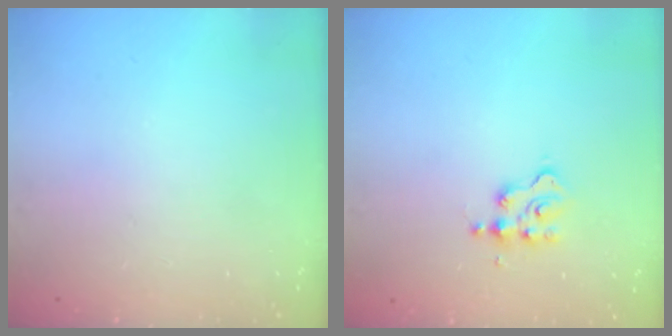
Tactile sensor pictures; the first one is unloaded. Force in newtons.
{"total": 3.1, "press": 3.1, "slide": 0.3}